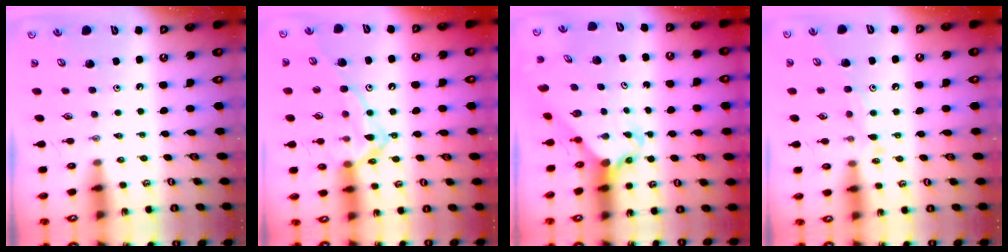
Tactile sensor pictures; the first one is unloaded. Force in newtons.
{"total": 15.8, "press": 15.7, "slide": 1.1}
{"total": 2.8, "press": 2.7, "slide": 0.2}
{"total": 9.2, "press": 9.2, "slide": 0.6}